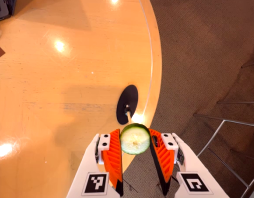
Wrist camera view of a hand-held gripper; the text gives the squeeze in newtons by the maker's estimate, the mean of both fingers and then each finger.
{"total": 8.9, "left": 8.9, "right": 8.9}